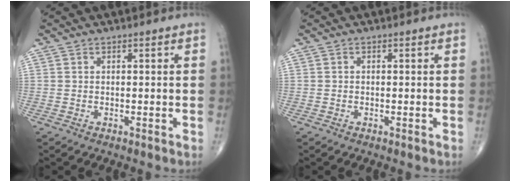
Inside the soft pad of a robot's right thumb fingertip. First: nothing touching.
{"total": 0.0}